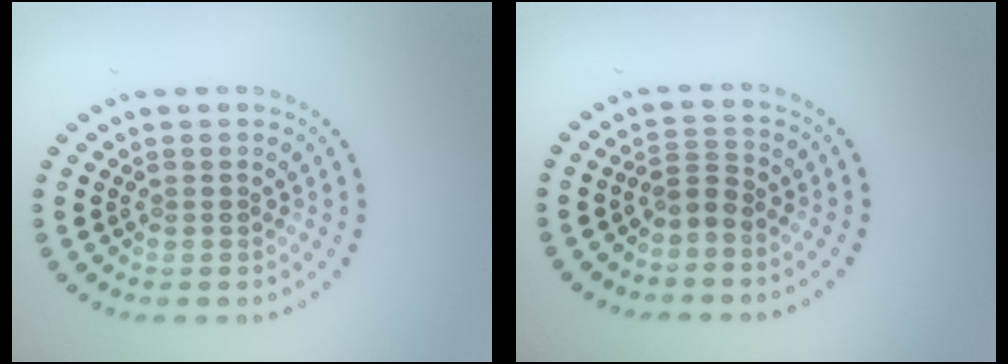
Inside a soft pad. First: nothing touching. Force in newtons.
{"total": 1.8, "press": 1.3, "slide": 1.1}